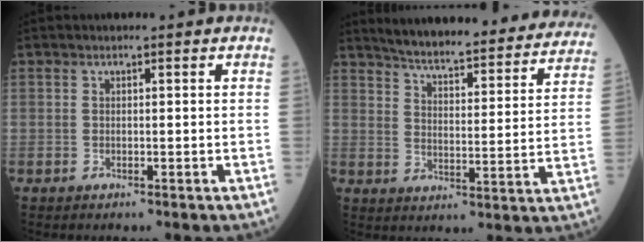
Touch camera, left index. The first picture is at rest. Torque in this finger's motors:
{"motor_torque": [0.90, -1.24, 0.11, 0.05]}